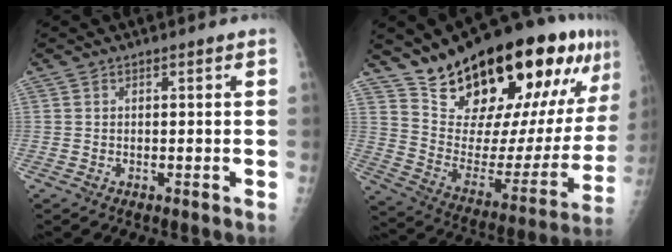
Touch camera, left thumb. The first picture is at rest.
{"total": 29.9, "force": [19.1, 11.6, 19.8], "torque": [-0.273, -0.071, 0.301]}